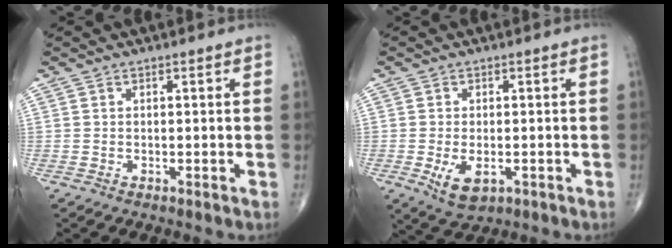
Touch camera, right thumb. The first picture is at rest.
{"total": 5.5, "force": [-1.6, 3.0, 4.3], "torque": [-0.075, -0.009, -0.018]}